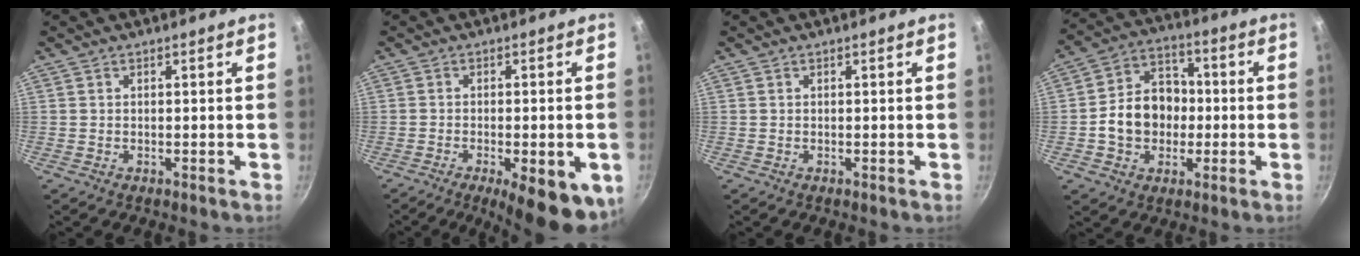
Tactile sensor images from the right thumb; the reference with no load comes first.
{"total": 13.0, "force": [-5.1, 4.3, 11.2], "torque": [-0.128, 0.006, -0.066]}
{"total": 0.0}
{"total": 12.7, "force": [-1.4, 10.2, 7.4], "torque": [-0.088, 0.030, -0.033]}